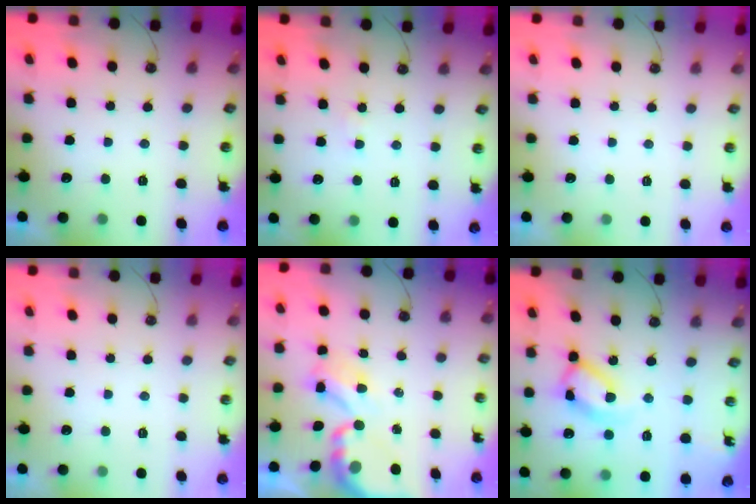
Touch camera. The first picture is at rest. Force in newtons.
{"total": 1.9, "press": 1.9, "slide": 0.2}
{"total": 0.0}
{"total": 0.0}
{"total": 6.3, "press": 6.3, "slide": 0.4}
{"total": 14.1, "press": 14.0, "slide": 1.7}